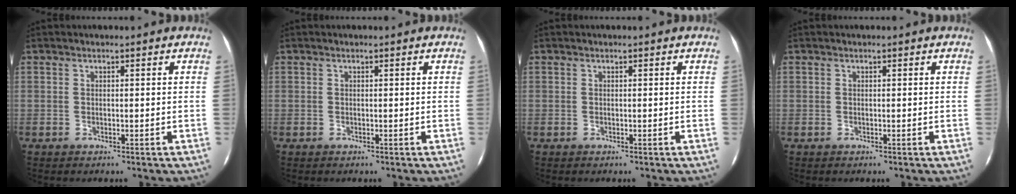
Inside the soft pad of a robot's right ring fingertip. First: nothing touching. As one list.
[{"total": 0.0}, {"total": 0.0}, {"total": 0.0}]